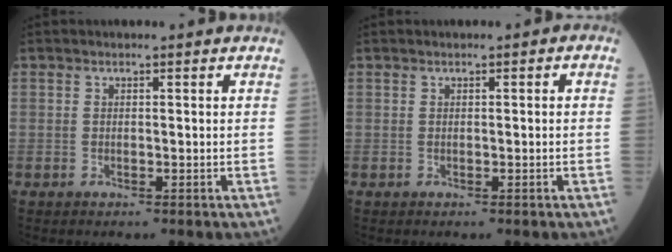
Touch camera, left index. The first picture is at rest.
{"total": 0.6, "force": [-0.1, 0.4, 0.4], "torque": [-0.002, 0.004, -0.006]}